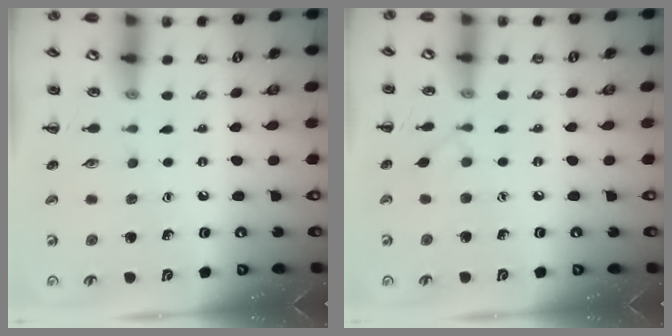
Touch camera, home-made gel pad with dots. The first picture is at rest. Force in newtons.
{"total": 3.0, "press": 2.8, "slide": 1.0}